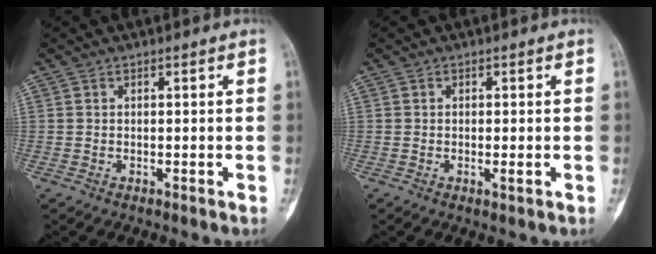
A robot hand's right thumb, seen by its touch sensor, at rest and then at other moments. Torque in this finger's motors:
{"motor_torque": [-0.40, 0.01, -0.14, -0.01, -0.10]}